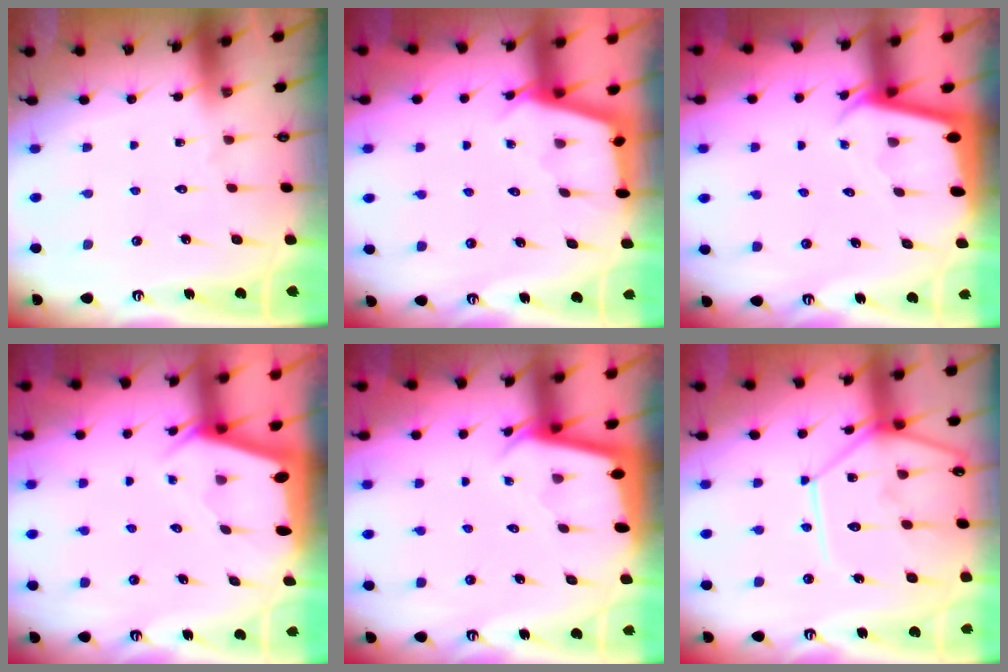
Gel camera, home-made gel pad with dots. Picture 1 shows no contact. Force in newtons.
{"total": 2.8, "press": 2.8, "slide": 0.6}
{"total": 2.0, "press": 2.0, "slide": 0.2}
{"total": 2.2, "press": 2.2, "slide": 0.3}
{"total": 2.3, "press": 2.3, "slide": 0.1}
{"total": 15.4, "press": 15.3, "slide": 2.0}